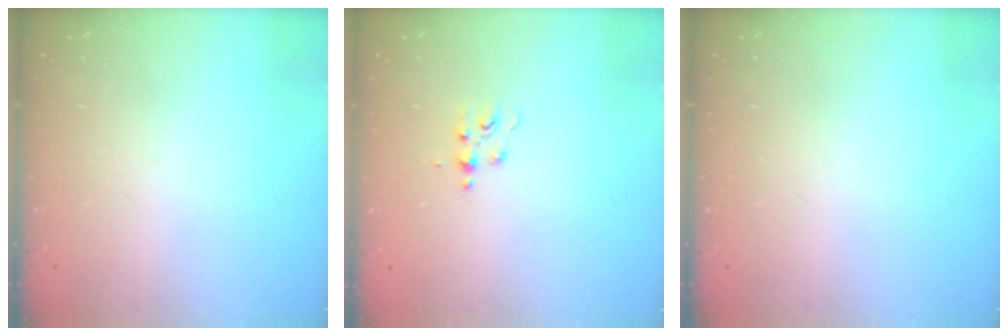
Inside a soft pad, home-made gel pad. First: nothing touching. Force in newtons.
{"total": 4.8, "press": 4.8, "slide": 0.6}
{"total": 0.0}